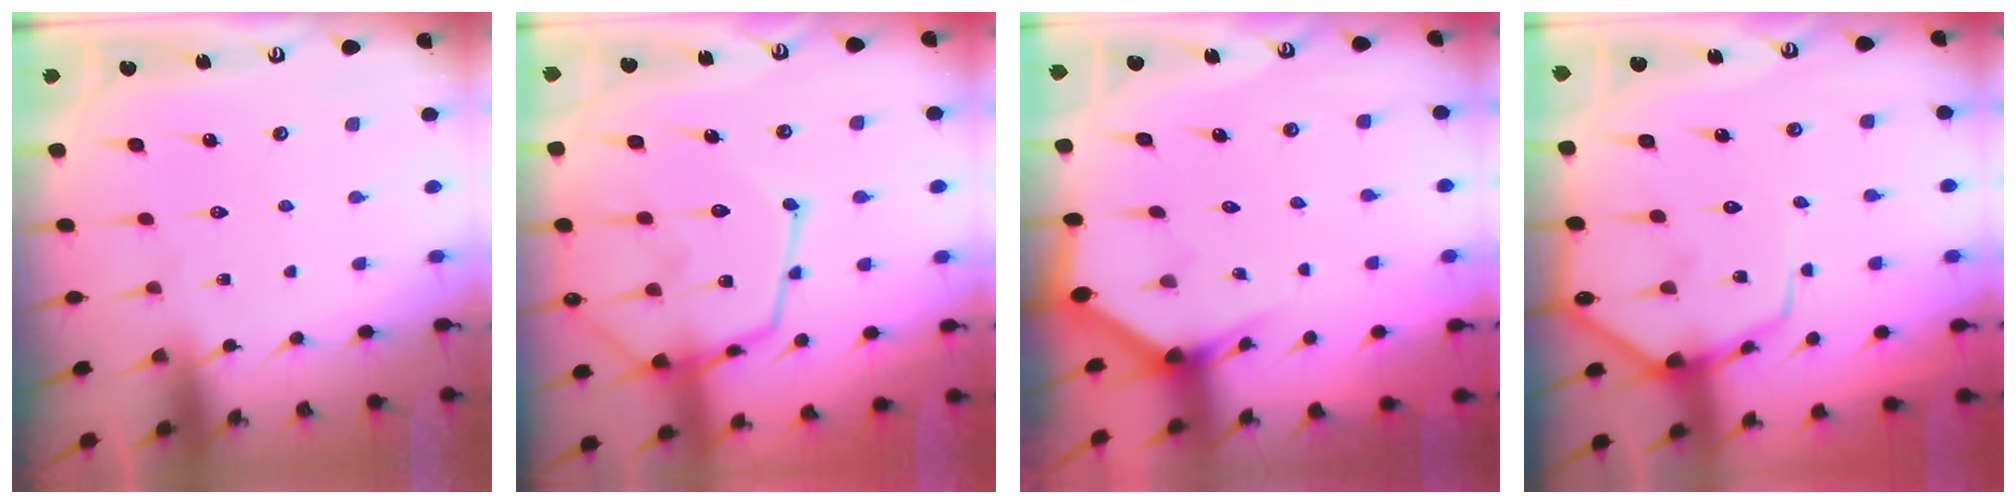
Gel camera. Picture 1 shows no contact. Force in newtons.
{"total": 19.8, "press": 19.7, "slide": 1.9}
{"total": 2.9, "press": 2.9, "slide": 0.1}
{"total": 9.2, "press": 9.1, "slide": 1.0}